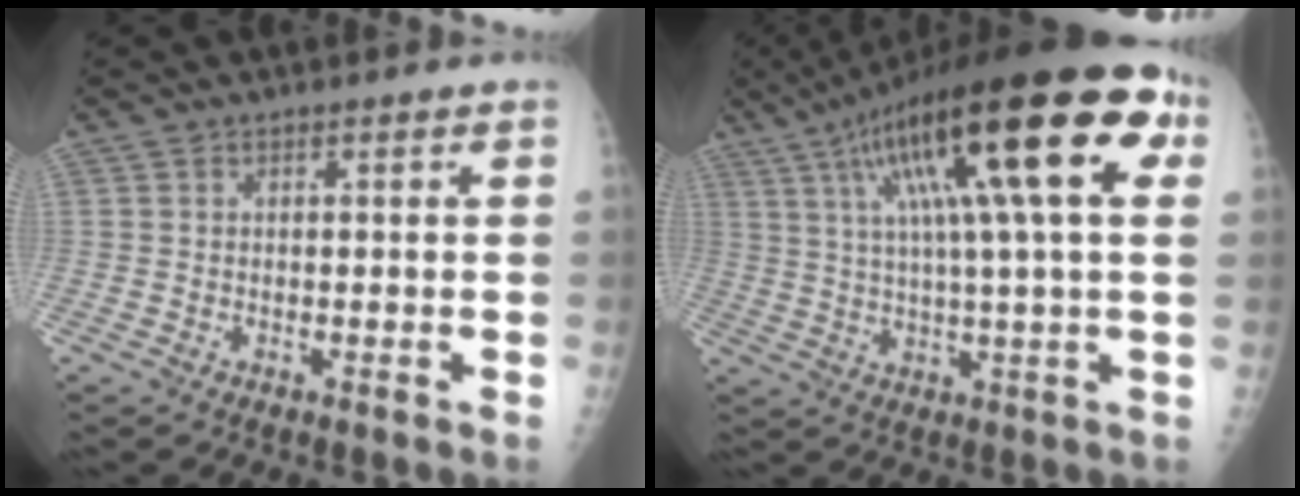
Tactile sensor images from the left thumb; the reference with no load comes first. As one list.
[{"total": 26.9, "force": [9.9, 5.9, 24.3], "torque": [-0.380, 0.023, 0.148]}]